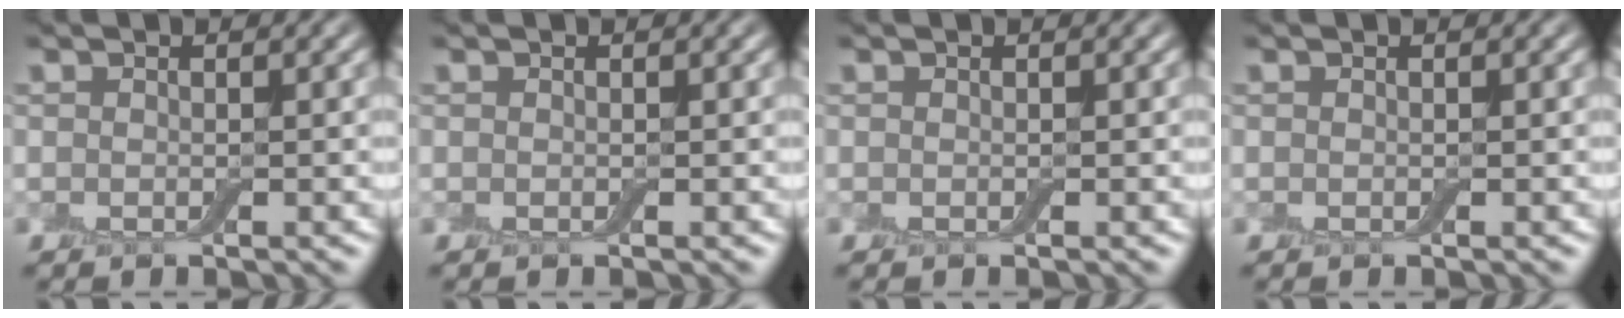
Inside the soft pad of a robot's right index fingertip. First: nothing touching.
{"total": 0.0}
{"total": 0.0}
{"total": 0.0}